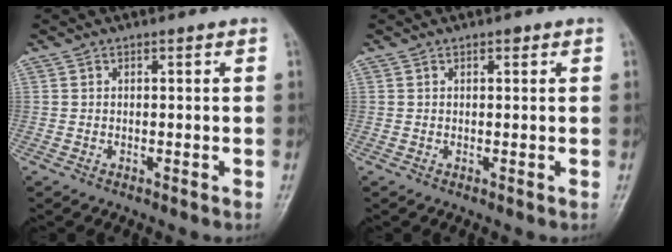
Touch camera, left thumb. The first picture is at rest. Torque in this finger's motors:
{"motor_torque": [0.89, -0.14, 0.14, -0.30, 0.00]}